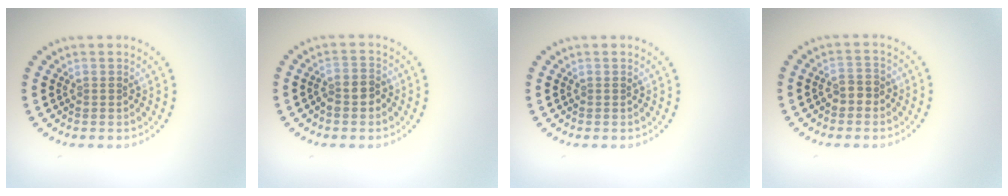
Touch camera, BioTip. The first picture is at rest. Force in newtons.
{"total": 2.1, "press": 1.8, "slide": 1.1}
{"total": 0.0}
{"total": 1.7, "press": 1.6, "slide": 0.5}